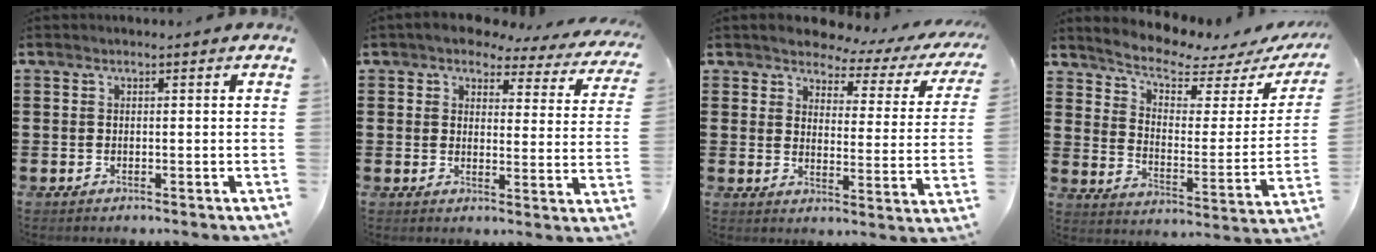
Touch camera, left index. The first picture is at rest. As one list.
[{"total": 4.3, "force": [3.9, 1.2, 1.2], "torque": [-0.037, -0.025, 0.064]}, {"total": 3.4, "force": [3.1, 1.3, 0.8], "torque": [-0.031, -0.023, 0.046]}, {"total": 5.4, "force": [4.7, 1.1, 2.5], "torque": [-0.074, -0.030, 0.076]}]